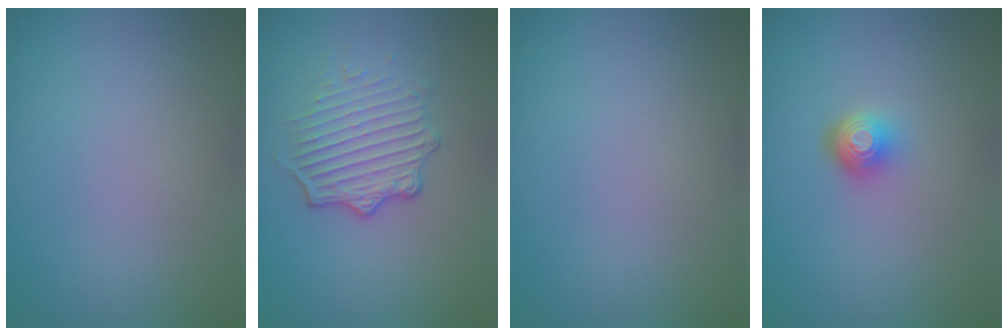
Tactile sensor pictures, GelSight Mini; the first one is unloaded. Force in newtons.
{"total": 4.9, "press": 3.2, "slide": 3.7}
{"total": 0.0}
{"total": 2.2, "press": 1.4, "slide": 1.7}